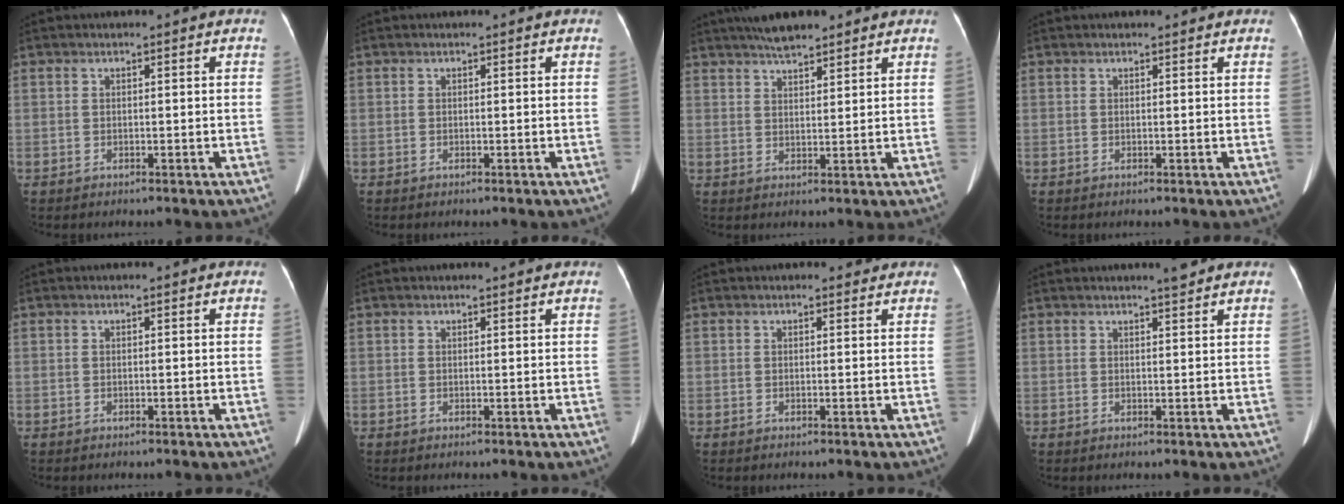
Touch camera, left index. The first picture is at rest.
{"total": 0.0}
{"total": 5.7, "force": [4.7, 1.3, 3.0], "torque": [-0.053, 0.017, 0.079]}
{"total": 1.7, "force": [1.5, 0.5, 0.7], "torque": [-0.010, 0.013, 0.017]}
{"total": 0.0}
{"total": 1.5, "force": [1.4, 0.1, 0.5], "torque": [-0.009, 0.006, 0.017]}
{"total": 2.2, "force": [1.9, 0.8, 0.7], "torque": [-0.007, 0.009, 0.019]}
{"total": 2.3, "force": [2.0, -0.1, 1.1], "torque": [-0.019, -0.004, 0.028]}